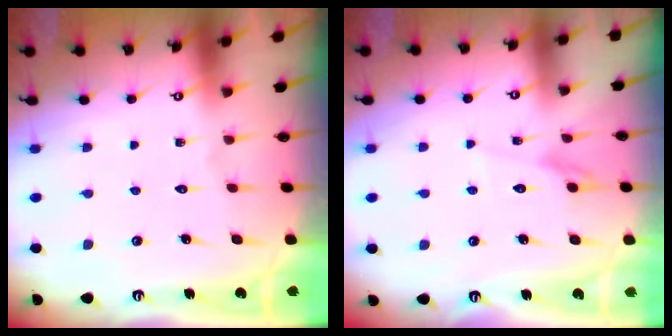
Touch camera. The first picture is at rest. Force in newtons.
{"total": 4.2, "press": 4.2, "slide": 0.4}